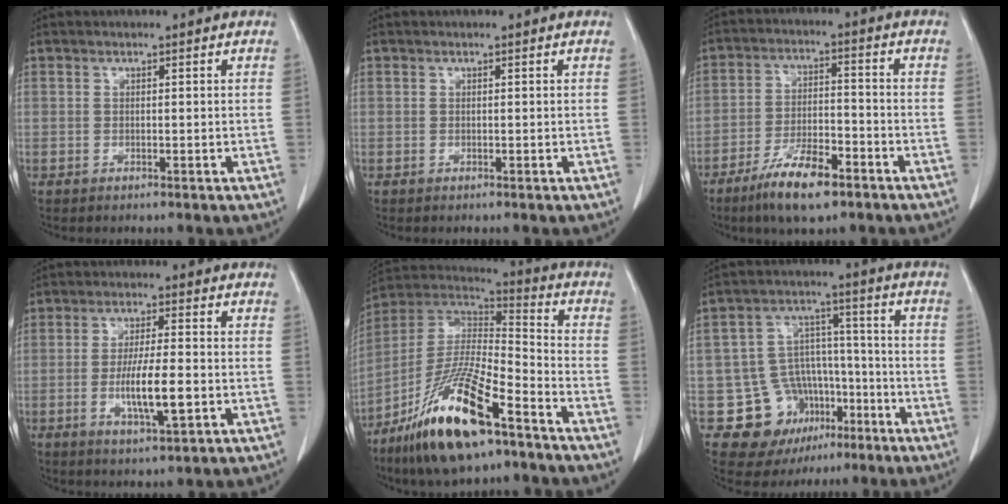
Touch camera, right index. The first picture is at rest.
{"total": 0.0}
{"total": 9.8, "force": [-6.5, 2.5, 6.9], "torque": [-0.131, -0.008, -0.113]}
{"total": 8.2, "force": [-1.9, 1.1, 7.9], "torque": [-0.144, -0.009, -0.033]}
{"total": 19.8, "force": [-12.2, 4.0, 15.1], "torque": [-0.303, -0.023, -0.223]}
{"total": 12.2, "force": [-5.5, 10.2, 3.8], "torque": [-0.057, 0.051, -0.070]}